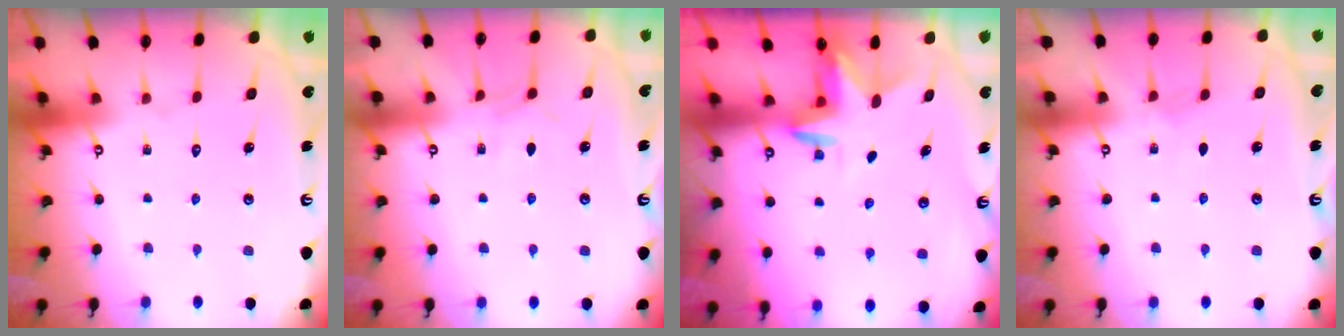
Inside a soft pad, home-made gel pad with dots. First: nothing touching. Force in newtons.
{"total": 3.7, "press": 3.7, "slide": 0.1}
{"total": 2.6, "press": 2.6, "slide": 0.1}
{"total": 2.9, "press": 2.9, "slide": 0.4}